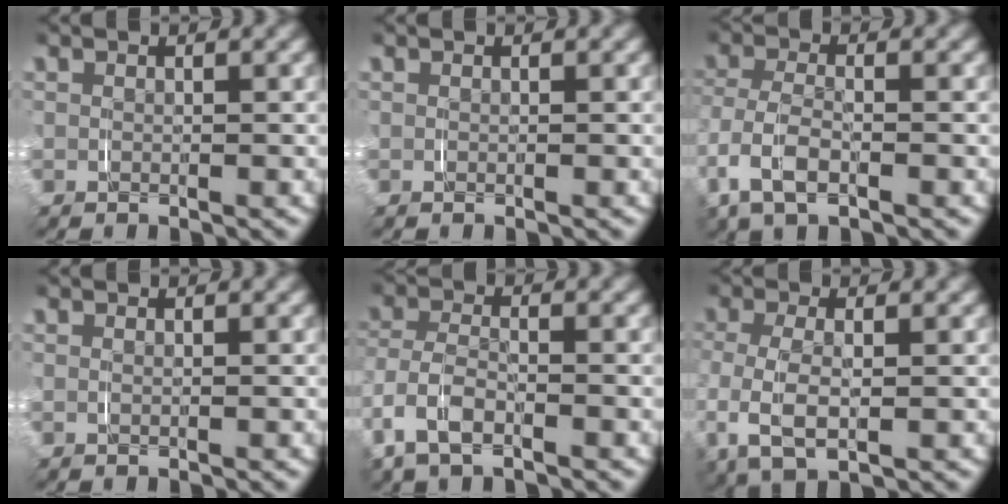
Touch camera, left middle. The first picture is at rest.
{"total": 0.0}
{"total": 4.3, "force": [-1.4, 2.4, 3.3], "torque": [-0.090, -0.010, -0.020]}
{"total": 0.0}
{"total": 3.9, "force": [-1.6, 2.4, 2.6], "torque": [-0.075, -0.010, -0.025]}
{"total": 5.0, "force": [-0.4, 2.6, 4.2], "torque": [-0.107, -0.007, 0.000]}